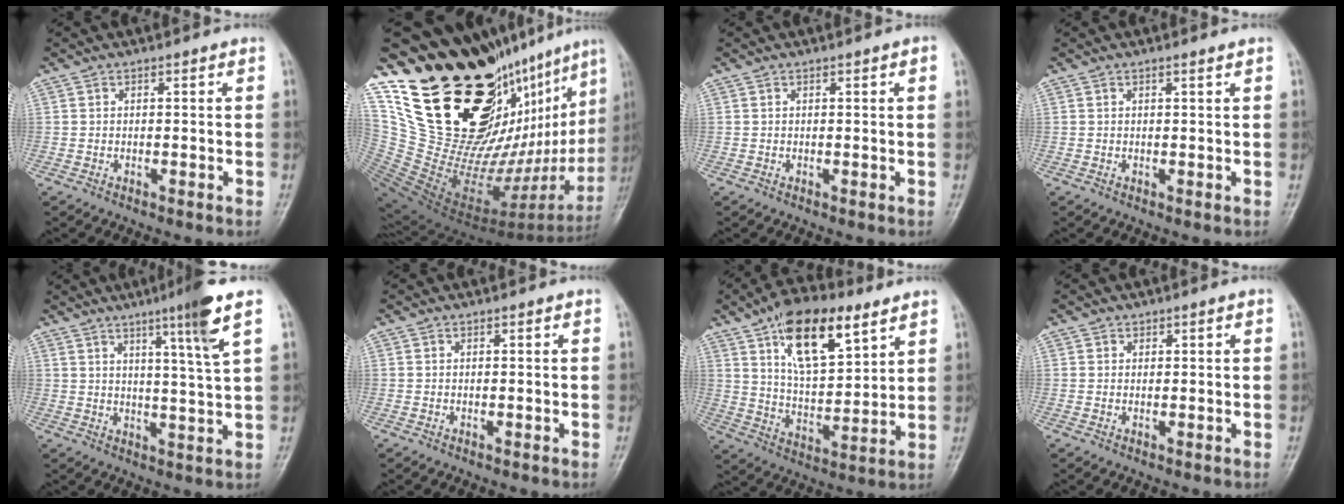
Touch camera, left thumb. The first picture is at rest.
{"total": 39.5, "force": [20.0, 15.1, 30.6], "torque": [-0.390, -0.066, 0.360]}
{"total": 1.0, "force": [0.4, 0.2, 0.9], "torque": [-0.016, 0.001, 0.003]}
{"total": 0.7, "force": [0.5, -0.1, 0.5], "torque": [-0.015, -0.003, 0.010]}
{"total": 9.4, "force": [5.0, -0.8, 8.0], "torque": [-0.128, -0.027, 0.079]}
{"total": 0.0}
{"total": 16.7, "force": [9.1, 7.1, 12.1], "torque": [-0.172, -0.036, 0.159]}
{"total": 0.7, "force": [0.3, 0.5, 0.3], "torque": [0.004, -0.001, 0.004]}